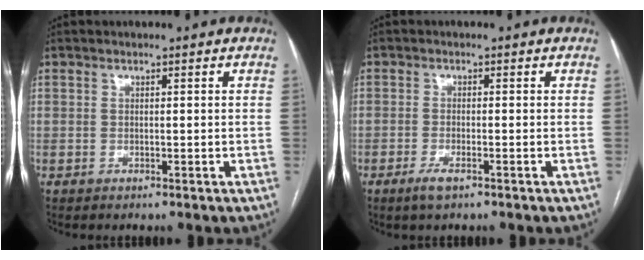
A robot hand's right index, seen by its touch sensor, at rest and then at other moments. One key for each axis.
{"total": 2.5, "fx": -1.6, "fy": 0.5, "fz": 1.9, "tx": -0.041, "ty": -0.003, "tz": -0.030}